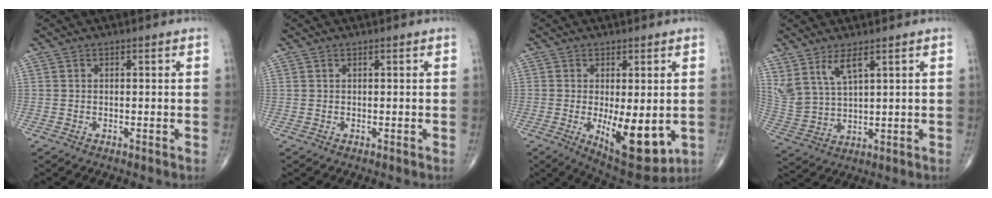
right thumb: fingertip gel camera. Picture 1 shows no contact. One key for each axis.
{"total": 0.0}
{"total": 12.2, "fx": -2.3, "fy": 4.9, "fz": 11.0, "tx": -0.143, "ty": -0.026, "tz": -0.019}
{"total": 8.0, "fx": 5.0, "fy": 2.8, "fz": 5.6, "tx": -0.120, "ty": -0.025, "tz": 0.115}